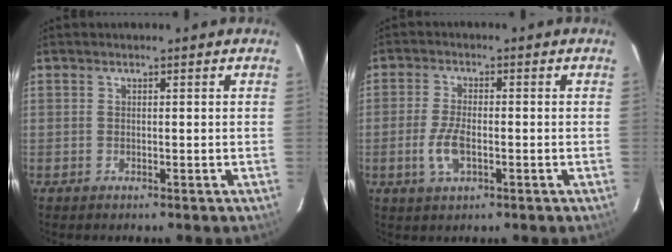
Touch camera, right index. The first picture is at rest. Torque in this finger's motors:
{"motor_torque": [0.44, -0.05, 0.13, 0.05]}